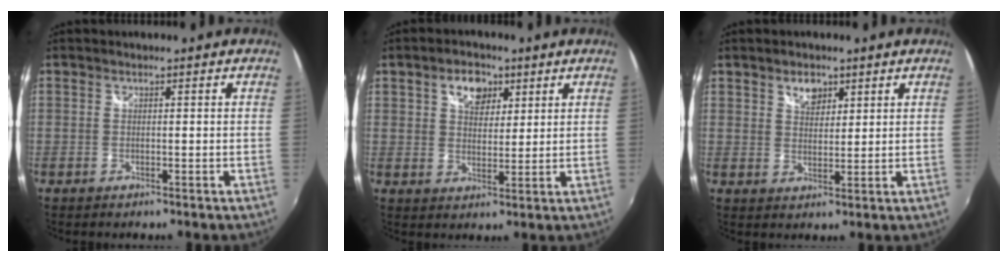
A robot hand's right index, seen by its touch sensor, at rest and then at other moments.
{"total": 6.6, "force": [3.3, 4.4, 3.6], "torque": [-0.052, 0.018, 0.057]}
{"total": 4.1, "force": [2.5, 2.6, 1.9], "torque": [-0.022, 0.006, 0.044]}